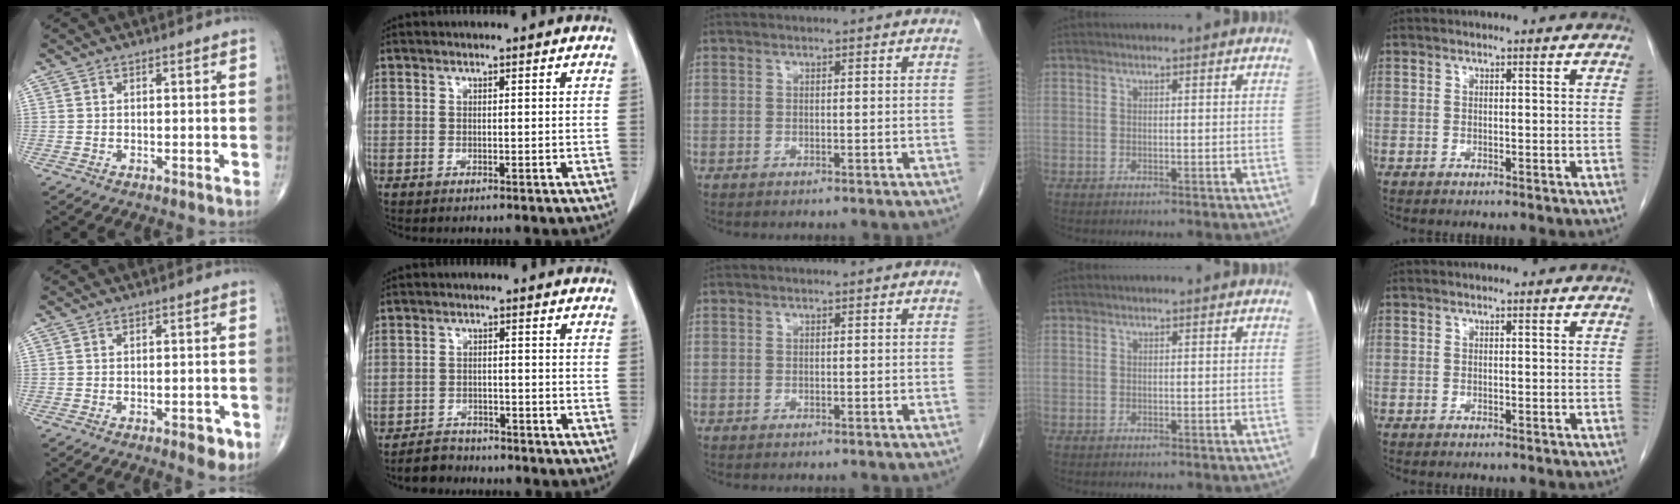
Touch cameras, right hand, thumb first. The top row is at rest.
{"thumb": {"total": 3.9, "force": [-2.0, 1.5, 3.0], "torque": [-0.030, 0.003, -0.023]}, "index": {"total": 3.3, "force": [-3.0, 1.6, -0.3], "torque": [-0.002, 0.002, -0.049]}}